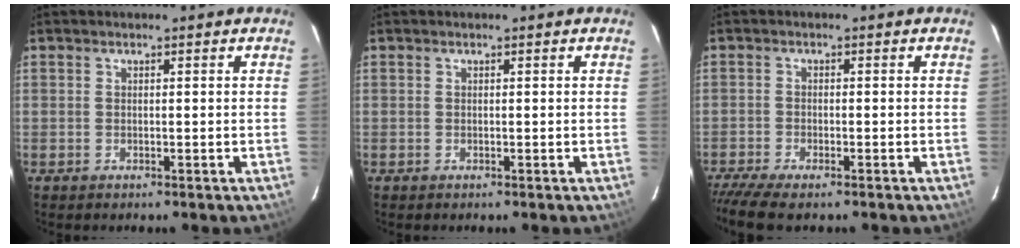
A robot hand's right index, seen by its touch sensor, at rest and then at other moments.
{"total": 0.0}
{"total": 7.4, "force": [-6.1, 1.3, 4.0], "torque": [-0.105, -0.035, -0.114]}